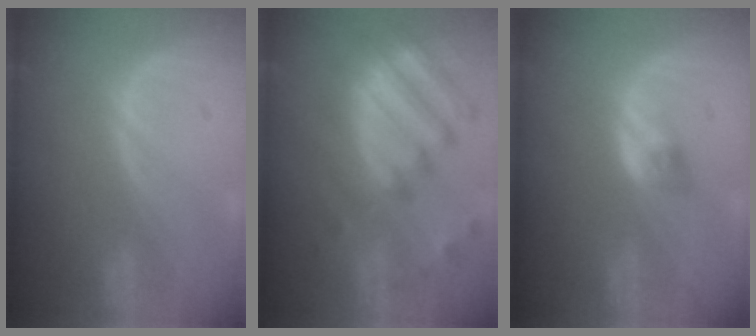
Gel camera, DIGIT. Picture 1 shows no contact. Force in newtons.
{"total": 12.2, "press": 10.5, "slide": 6.1}
{"total": 2.7, "press": 2.4, "slide": 1.2}